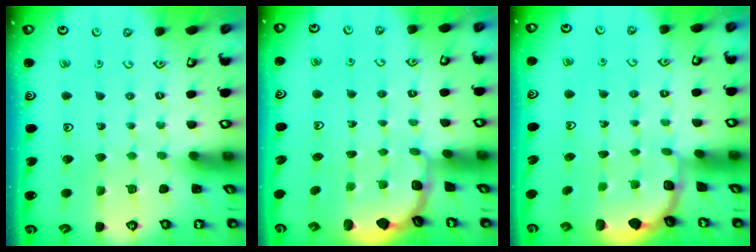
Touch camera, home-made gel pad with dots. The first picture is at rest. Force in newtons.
{"total": 1.9, "press": 1.8, "slide": 0.7}
{"total": 1.9, "press": 1.7, "slide": 0.7}